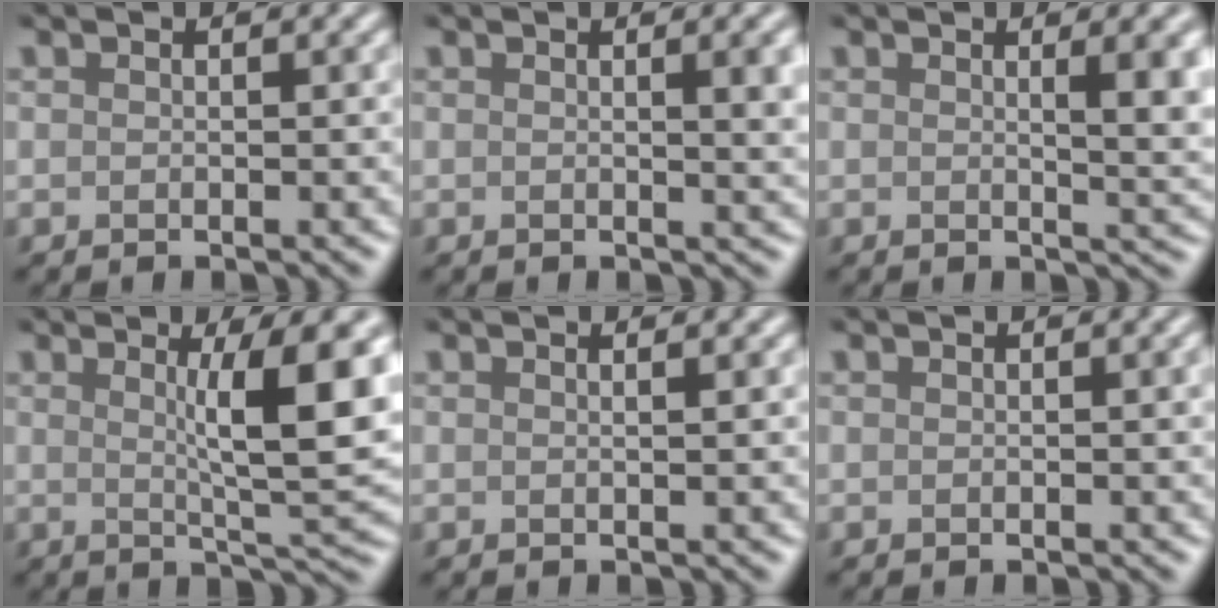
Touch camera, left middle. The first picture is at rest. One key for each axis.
{"total": 3.9, "fx": 0.6, "fy": 1.3, "fz": 3.7, "tx": -0.028, "ty": 0.013, "tz": 0.012}
{"total": 4.5, "fx": 0.9, "fy": 1.2, "fz": 4.3, "tx": -0.043, "ty": 0.005, "tz": 0.018}
{"total": 7.7, "fx": 1.7, "fy": 1.1, "fz": 7.4, "tx": -0.096, "ty": -0.002, "tz": 0.035}
{"total": 1.1, "fx": 0.6, "fy": 0.5, "fz": 0.8, "tx": 0.002, "ty": 0.002, "tz": -0.005}
{"total": 0.7, "fx": 0.1, "fy": 0.2, "fz": 0.7, "tx": -0.007, "ty": 0.003, "tz": 0.001}